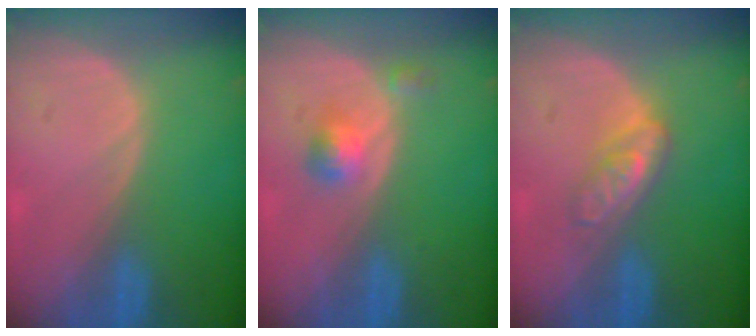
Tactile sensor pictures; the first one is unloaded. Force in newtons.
{"total": 3.0, "press": 2.8, "slide": 1.2}
{"total": 4.7, "press": 4.2, "slide": 2.2}